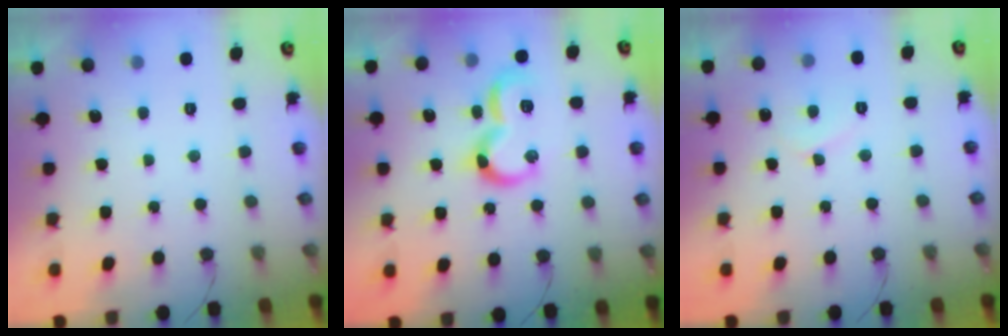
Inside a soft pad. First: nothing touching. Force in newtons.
{"total": 12.6, "press": 12.6, "slide": 1.2}
{"total": 4.9, "press": 4.9, "slide": 0.5}